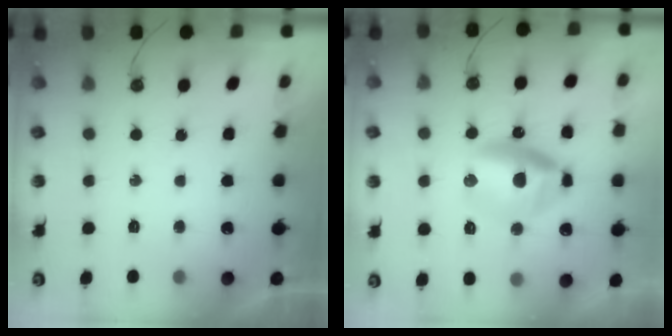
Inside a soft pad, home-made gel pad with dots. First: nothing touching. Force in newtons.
{"total": 12.2, "press": 12.1, "slide": 1.5}